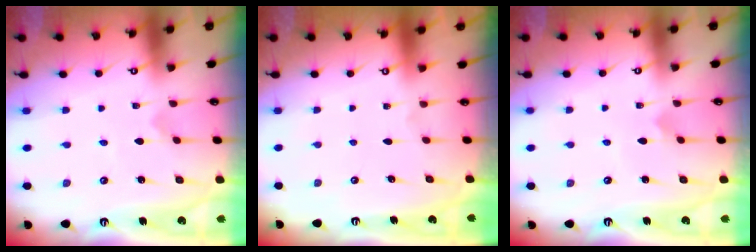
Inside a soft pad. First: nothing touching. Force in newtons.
{"total": 0.0}
{"total": 2.7, "press": 2.7, "slide": 0.1}